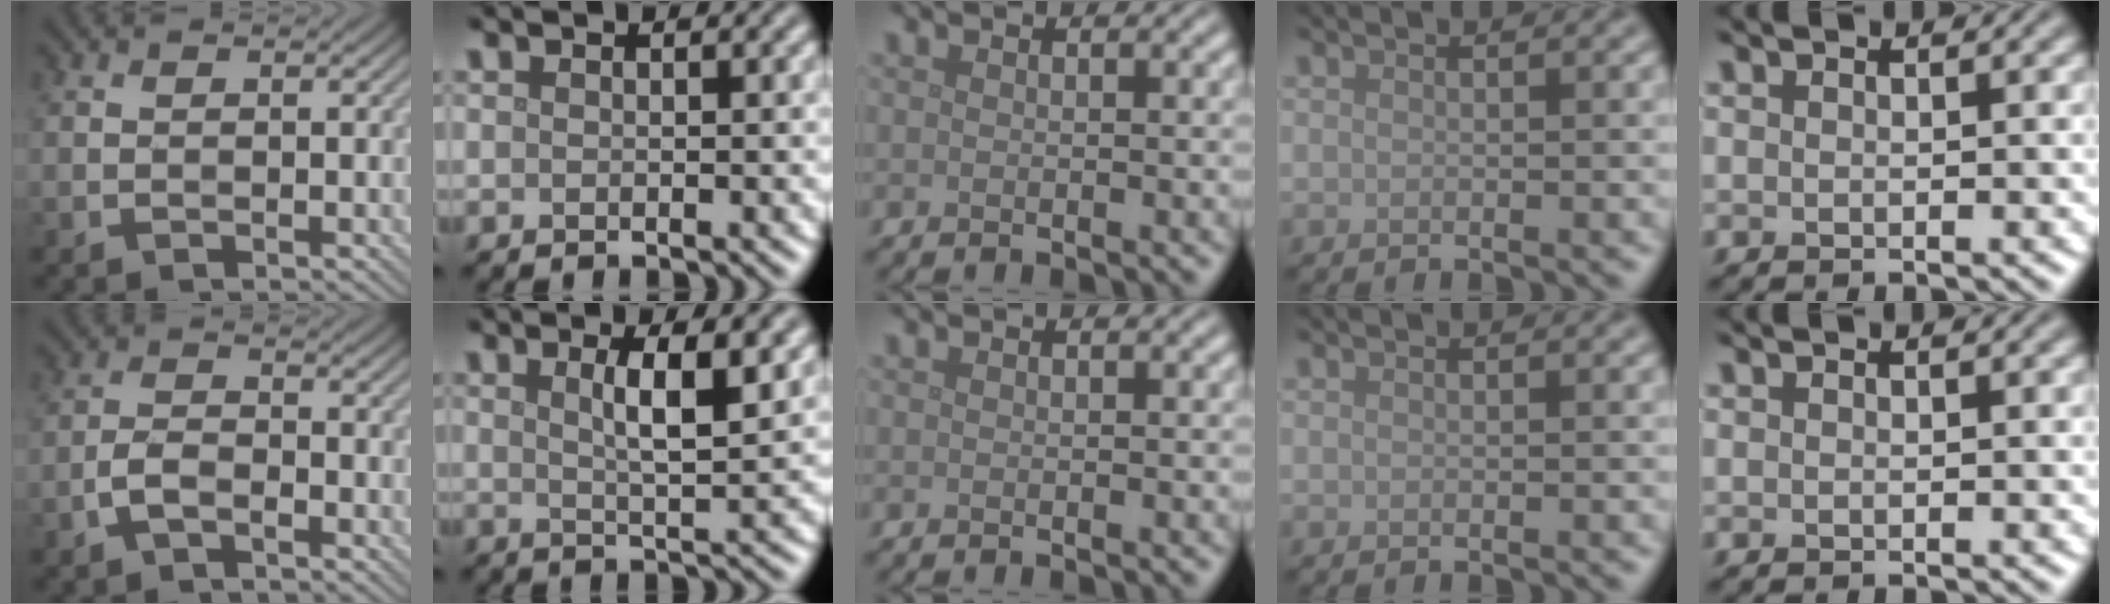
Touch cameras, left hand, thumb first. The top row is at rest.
{"thumb": {"total": 3.1, "force": [-1.8, 1.4, 2.1], "torque": [-0.045, 0.005, -0.043]}, "index": {"total": 4.2, "force": [1.4, 1.0, 3.8], "torque": [-0.054, 0.001, 0.022]}}